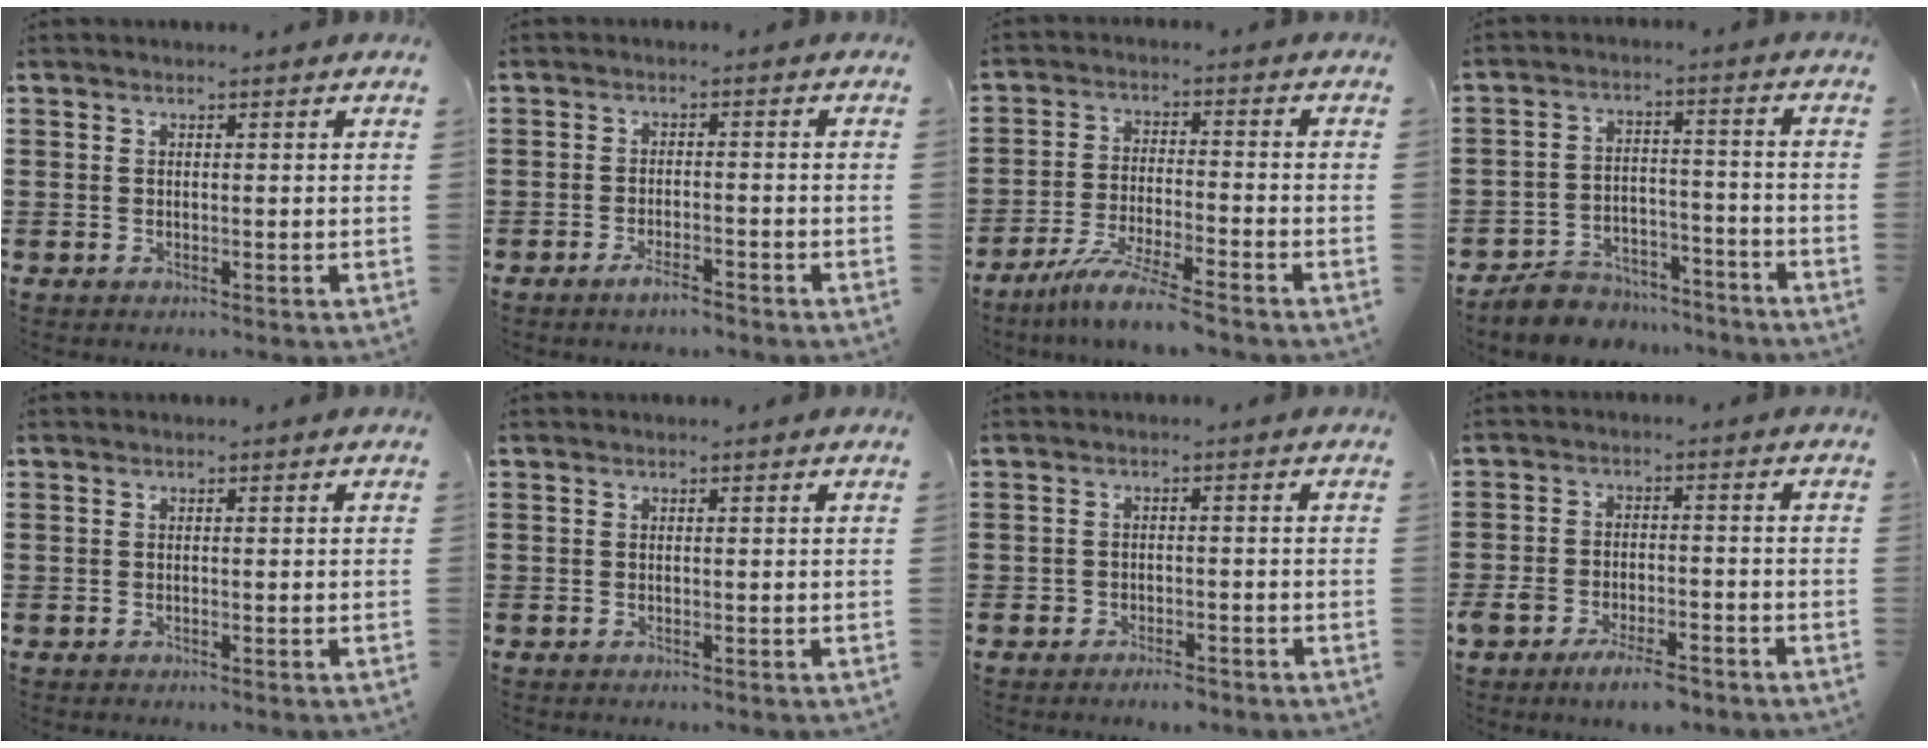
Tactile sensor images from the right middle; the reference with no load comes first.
{"total": 2.7, "force": [-2.1, 0.5, 1.7], "torque": [-0.027, 0.004, -0.038]}
{"total": 6.9, "force": [-6.0, -0.4, 3.4], "torque": [-0.070, -0.015, -0.113]}
{"total": 6.2, "force": [-6.0, 1.5, 0.5], "torque": [-0.006, 0.019, -0.119]}
{"total": 0.0}
{"total": 0.0}
{"total": 1.9, "force": [-1.7, 0.6, 0.3], "torque": [-0.013, 0.002, -0.036]}
{"total": 5.1, "force": [-4.0, 1.5, 2.8], "torque": [-0.065, 0.001, -0.081]}